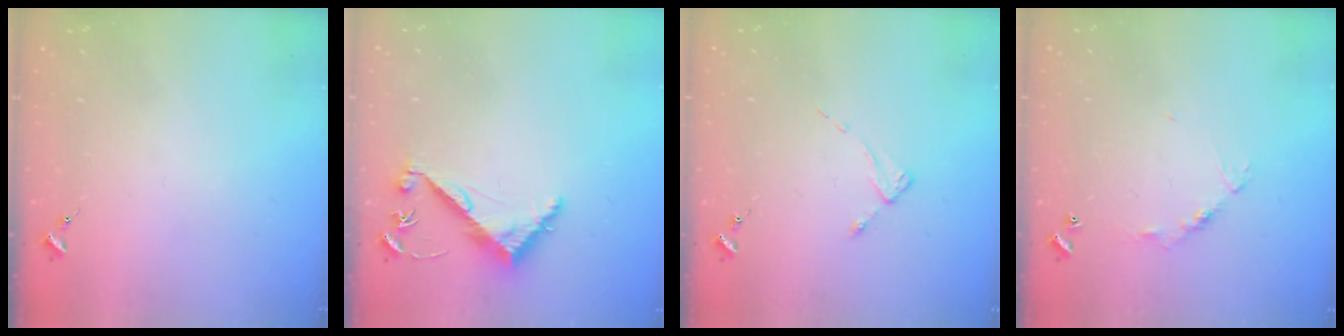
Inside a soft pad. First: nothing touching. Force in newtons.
{"total": 6.7, "press": 6.6, "slide": 0.7}
{"total": 2.1, "press": 2.0, "slide": 0.4}
{"total": 6.1, "press": 6.1, "slide": 0.5}